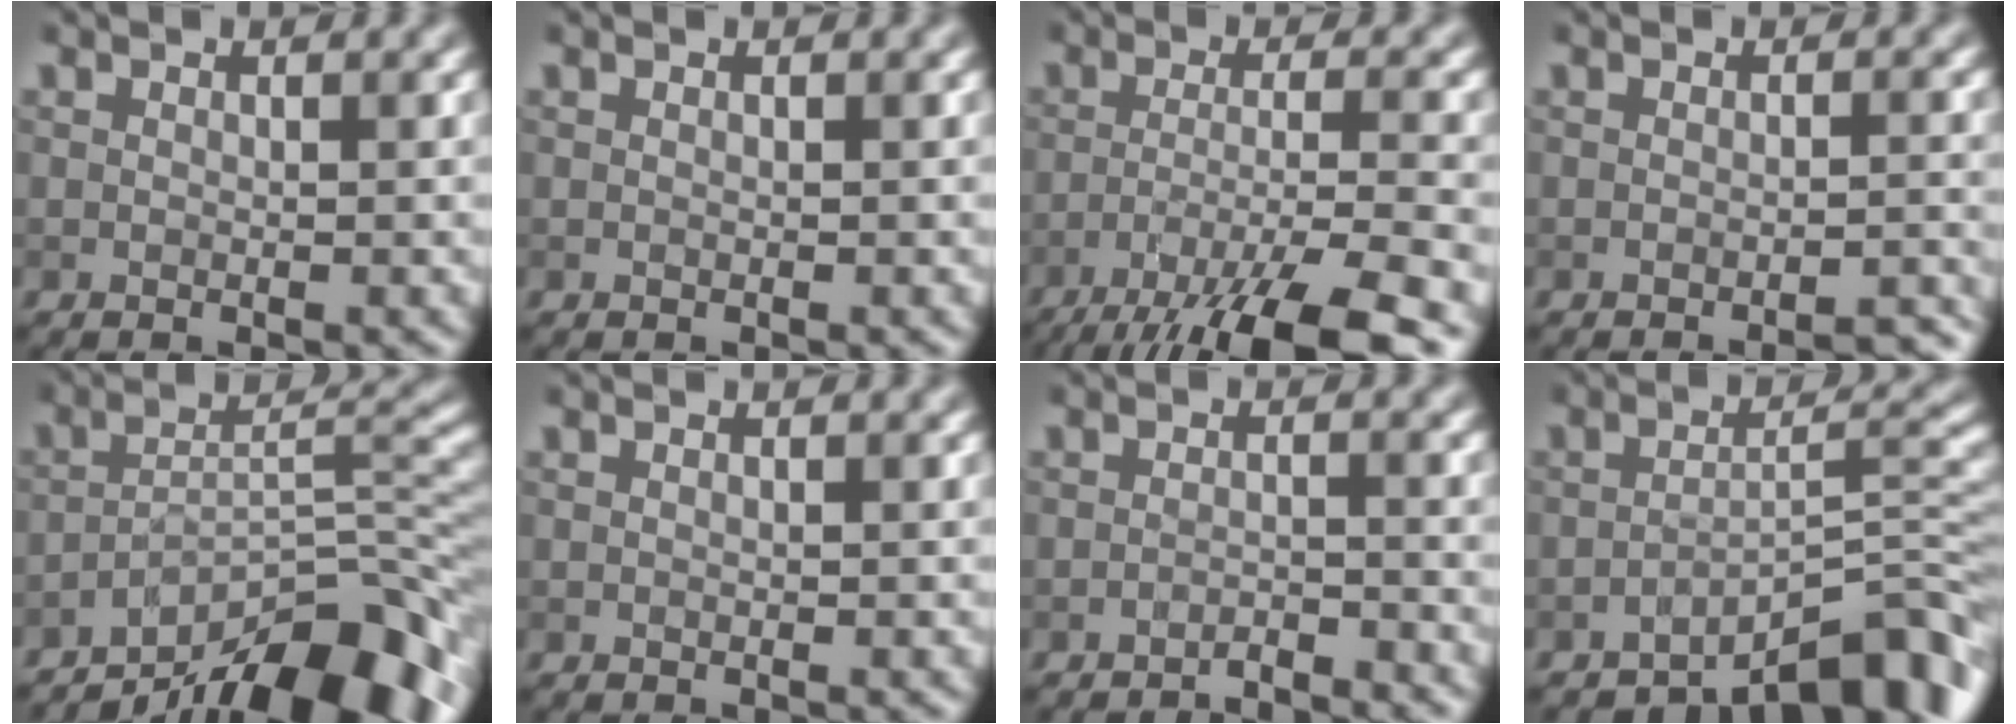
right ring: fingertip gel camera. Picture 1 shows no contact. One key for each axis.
{"total": 0.0}
{"total": 10.8, "fx": -7.4, "fy": 2.1, "fz": 7.6, "tx": -0.117, "ty": -0.005, "tz": -0.123}
{"total": 2.6, "fx": -2.1, "fy": 0.5, "fz": 1.4, "tx": -0.008, "ty": 0.006, "tz": -0.030}
{"total": 12.9, "fx": -9.5, "fy": 3.4, "fz": 8.0, "tx": -0.109, "ty": 0.015, "tz": -0.163}
{"total": 0.0}
{"total": 1.8, "fx": -1.7, "fy": 0.1, "fz": 0.5, "tx": 0.000, "ty": 0.001, "tz": -0.034}
{"total": 7.6, "fx": -5.7, "fy": 1.8, "fz": 4.7, "tx": -0.052, "ty": 0.011, "tz": -0.091}